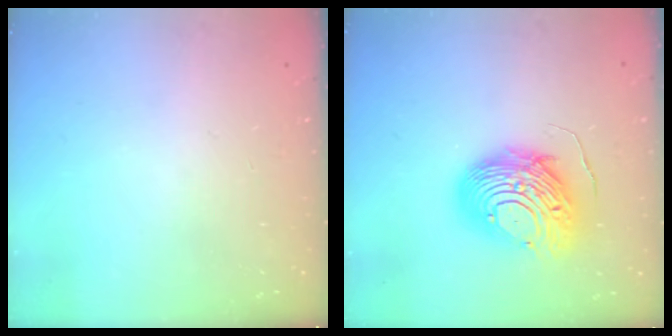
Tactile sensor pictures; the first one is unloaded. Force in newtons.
{"total": 13.5, "press": 13.4, "slide": 0.8}